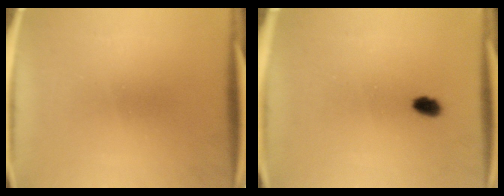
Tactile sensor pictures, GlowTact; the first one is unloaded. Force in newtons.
{"total": 2.3}